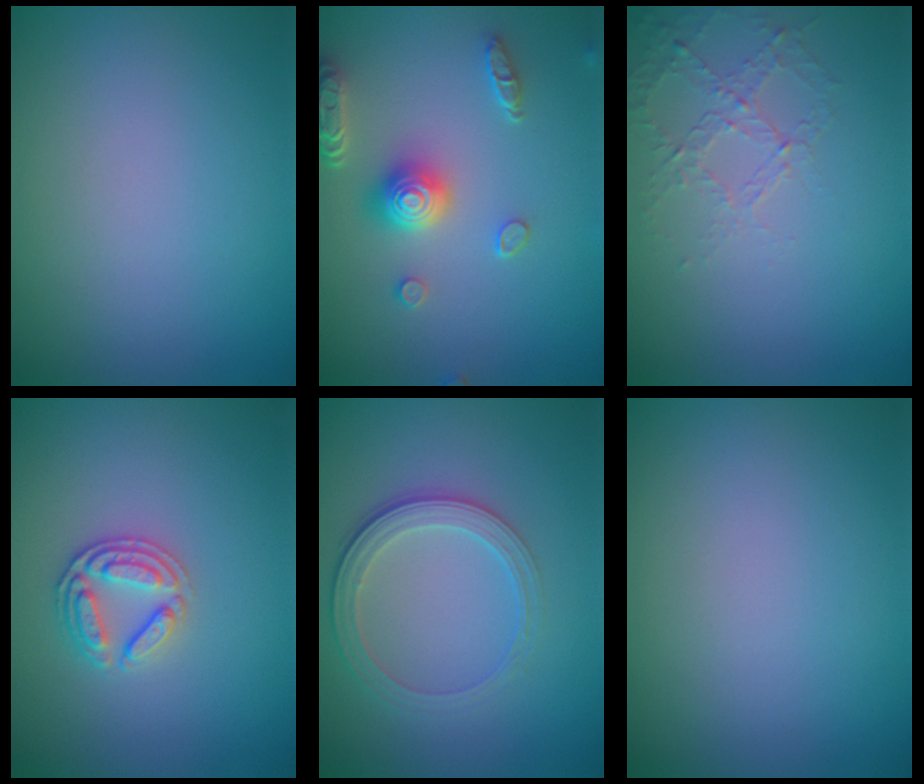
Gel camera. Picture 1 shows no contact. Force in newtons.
{"total": 4.5, "press": 3.8, "slide": 2.5}
{"total": 1.4, "press": 0.8, "slide": 1.2}
{"total": 2.6, "press": 2.5, "slide": 0.6}
{"total": 3.0, "press": 2.6, "slide": 1.4}
{"total": 0.0}